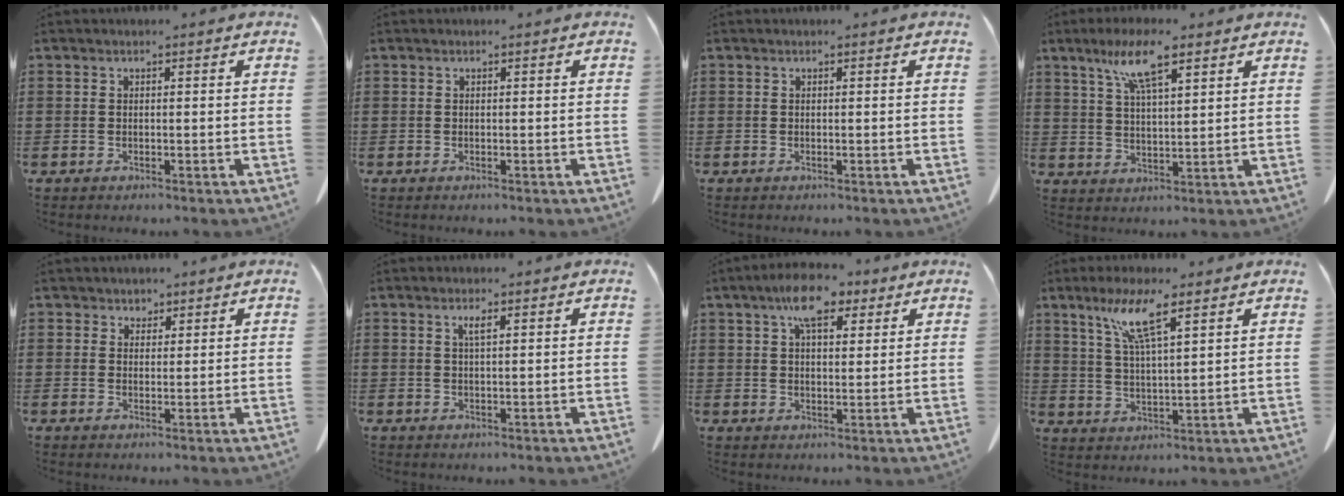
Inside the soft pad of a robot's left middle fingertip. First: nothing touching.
{"total": 0.0}
{"total": 0.0}
{"total": 8.3, "force": [5.3, 1.7, 6.2], "torque": [-0.134, 0.001, 0.092]}
{"total": 2.0, "force": [1.7, 1.1, 0.1], "torque": [-0.008, 0.004, 0.034]}
{"total": 1.7, "force": [0.8, 0.3, 1.5], "torque": [-0.031, 0.000, 0.014]}
{"total": 8.3, "force": [5.4, 3.4, 5.3], "torque": [-0.095, -0.006, 0.093]}
{"total": 7.9, "force": [5.0, 0.7, 6.1], "torque": [-0.133, -0.002, 0.086]}